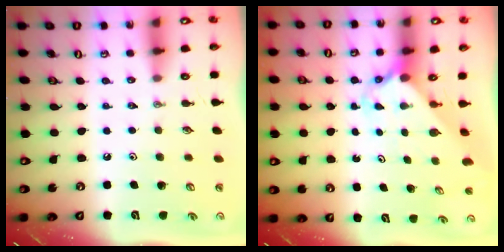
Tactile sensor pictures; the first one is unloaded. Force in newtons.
{"total": 2.4, "press": 2.4, "slide": 0.2}